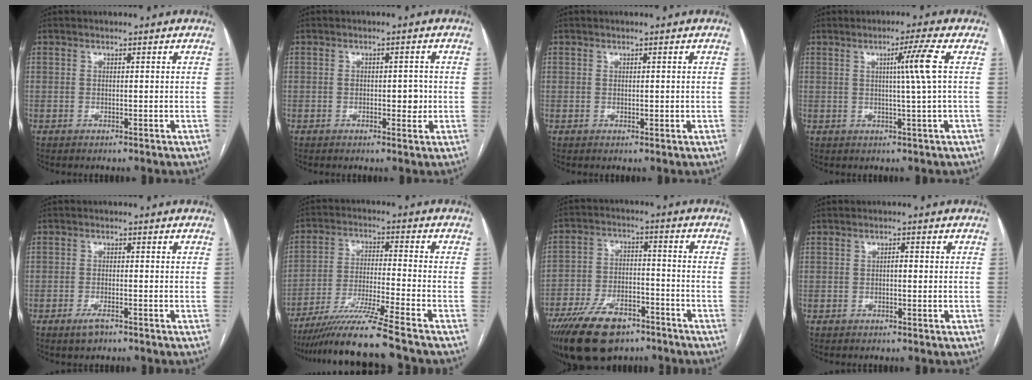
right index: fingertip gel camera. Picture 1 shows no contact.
{"total": 3.2, "force": [-0.2, 1.8, 2.6], "torque": [-0.034, 0.003, 0.001]}
{"total": 1.1, "force": [0.1, 0.8, 0.7], "torque": [-0.010, -0.001, 0.003]}
{"total": 5.0, "force": [0.9, -1.8, 4.6], "torque": [-0.080, 0.000, 0.017]}
{"total": 2.4, "force": [-1.6, 0.7, 1.6], "torque": [-0.031, -0.002, -0.027]}
{"total": 12.9, "force": [-10.6, -2.1, 7.1], "torque": [-0.122, -0.028, -0.184]}
{"total": 14.6, "force": [-10.0, 6.8, 8.2], "torque": [-0.151, -0.005, -0.172]}
{"total": 1.0, "force": [-0.1, 0.4, 0.9], "torque": [-0.014, 0.003, -0.003]}